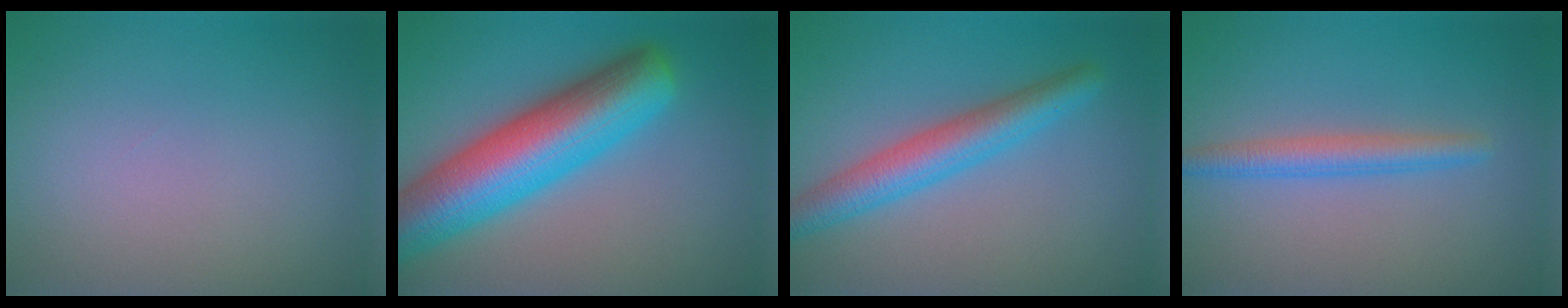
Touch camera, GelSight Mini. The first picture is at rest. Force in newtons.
{"total": 10.7, "press": 10.7, "slide": 0.4}
{"total": 4.5, "press": 4.5, "slide": 0.0}
{"total": 2.6, "press": 2.6, "slide": 0.2}